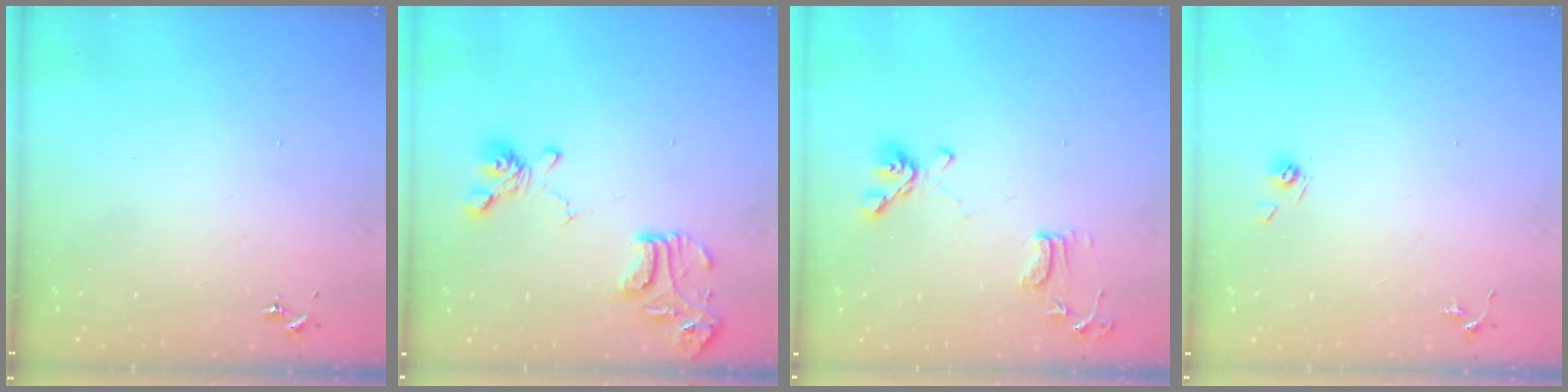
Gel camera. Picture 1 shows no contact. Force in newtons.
{"total": 15.9, "press": 15.8, "slide": 1.7}
{"total": 11.2, "press": 11.0, "slide": 2.0}
{"total": 5.4, "press": 5.2, "slide": 1.4}